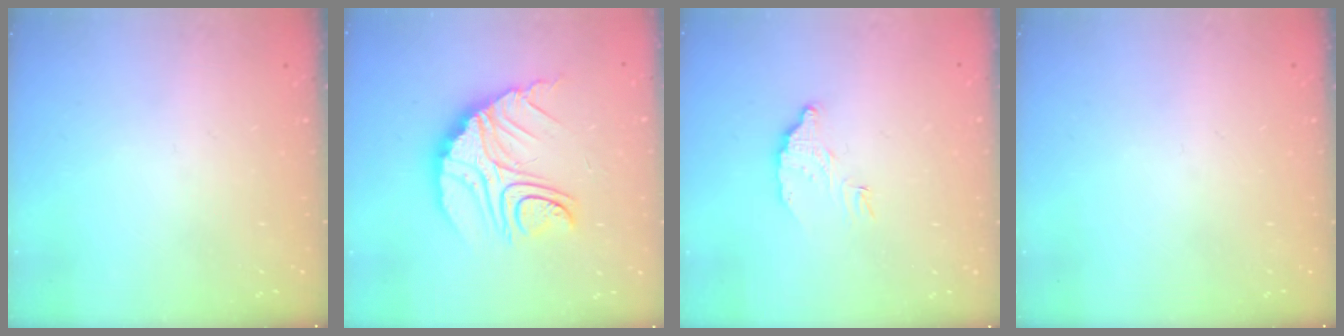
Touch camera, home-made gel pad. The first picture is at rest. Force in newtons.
{"total": 16.3, "press": 16.2, "slide": 1.3}
{"total": 6.3, "press": 6.3, "slide": 0.2}
{"total": 0.0}